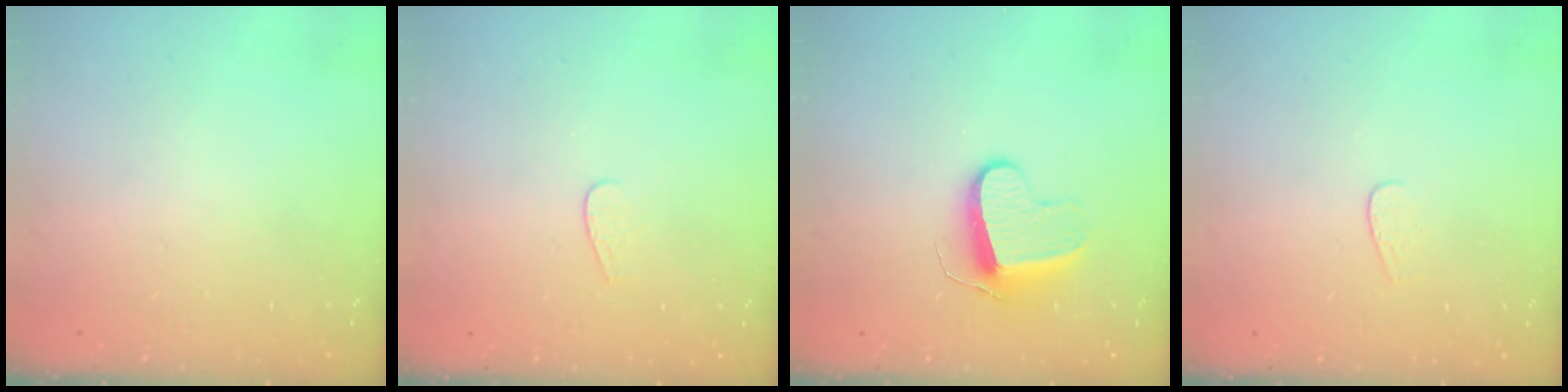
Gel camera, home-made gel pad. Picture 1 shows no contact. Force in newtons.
{"total": 3.5, "press": 3.5, "slide": 0.3}
{"total": 9.9, "press": 9.9, "slide": 0.8}
{"total": 3.5, "press": 3.5, "slide": 0.3}